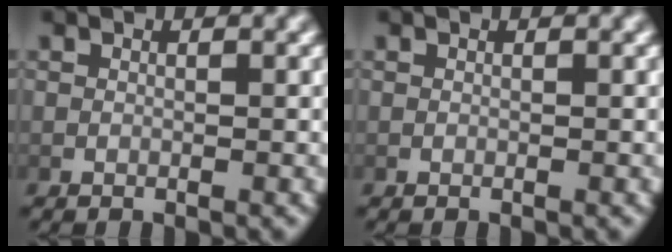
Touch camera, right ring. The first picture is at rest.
{"total": 0.0}